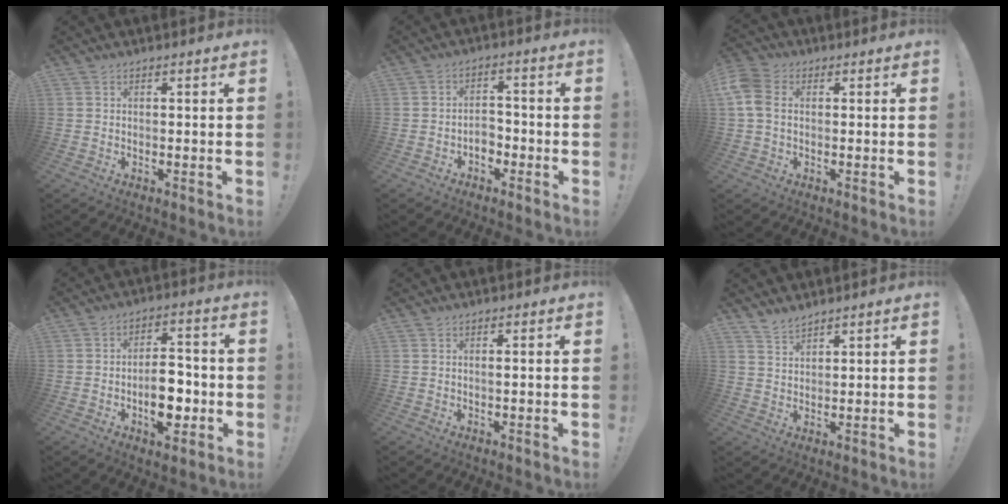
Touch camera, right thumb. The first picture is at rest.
{"total": 4.7, "force": [-2.1, 3.1, 2.7], "torque": [-0.039, 0.006, -0.038]}
{"total": 7.7, "force": [1.0, 5.5, 5.3], "torque": [-0.124, 0.004, 0.022]}
{"total": 10.9, "force": [-2.8, 6.4, 8.3], "torque": [-0.126, 0.015, -0.047]}
{"total": 0.8, "force": [0.2, -0.3, 0.7], "torque": [-0.007, -0.003, 0.001]}
{"total": 3.6, "force": [3.4, 1.0, 0.8], "torque": [-0.010, -0.026, 0.062]}